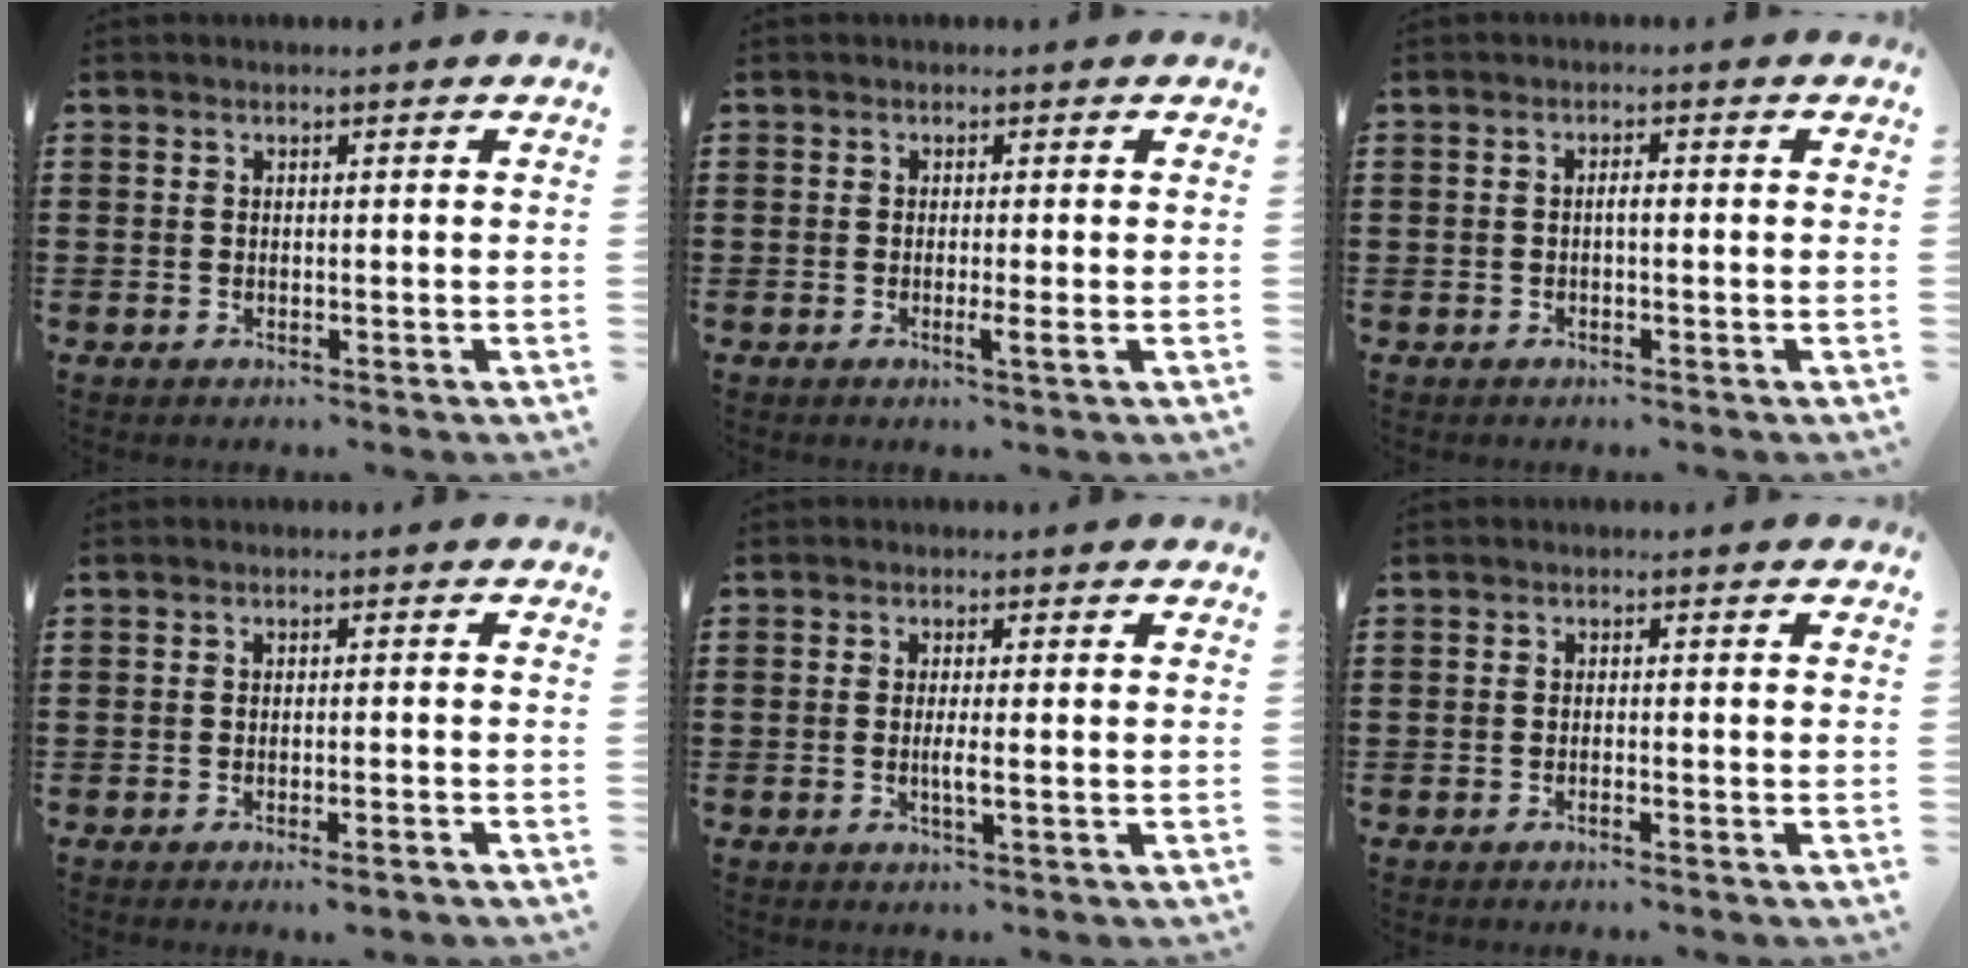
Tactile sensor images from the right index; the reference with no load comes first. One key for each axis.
{"total": 2.0, "fx": -0.5, "fy": -0.3, "fz": 1.9, "tx": -0.032, "ty": -0.010, "tz": -0.010}
{"total": 1.2, "fx": -0.2, "fy": 0.3, "fz": 1.2, "tx": -0.022, "ty": -0.002, "tz": -0.003}
{"total": 1.1, "fx": -0.8, "fy": -0.1, "fz": 0.7, "tx": -0.013, "ty": -0.002, "tz": -0.016}
{"total": 2.1, "fx": -0.3, "fy": -0.1, "fz": 2.1, "tx": -0.037, "ty": -0.006, "tz": -0.007}
{"total": 0.8, "fx": -0.6, "fy": -0.1, "fz": 0.5, "tx": -0.009, "ty": -0.003, "tz": -0.010}